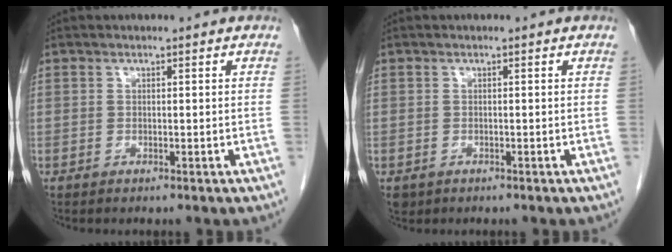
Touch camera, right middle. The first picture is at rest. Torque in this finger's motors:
{"motor_torque": [-0.04, 0.06, 0.01, -0.01]}